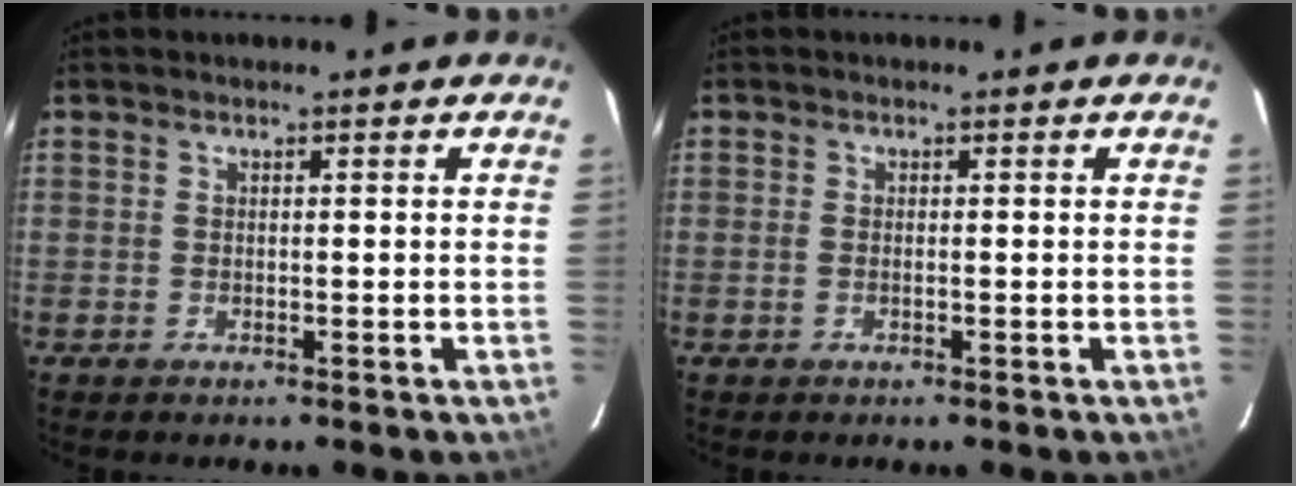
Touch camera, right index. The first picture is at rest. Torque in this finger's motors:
{"motor_torque": [0.10, 0.15, -0.05, -0.01]}